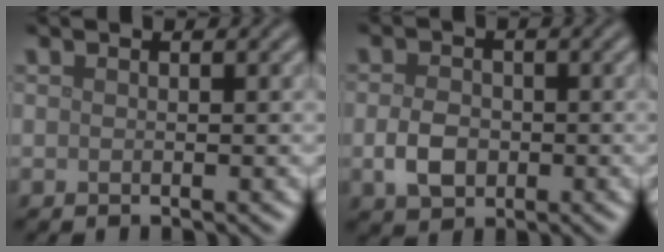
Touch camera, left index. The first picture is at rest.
{"total": 3.1, "force": [-0.7, 2.3, 2.0], "torque": [-0.039, -0.002, -0.017]}